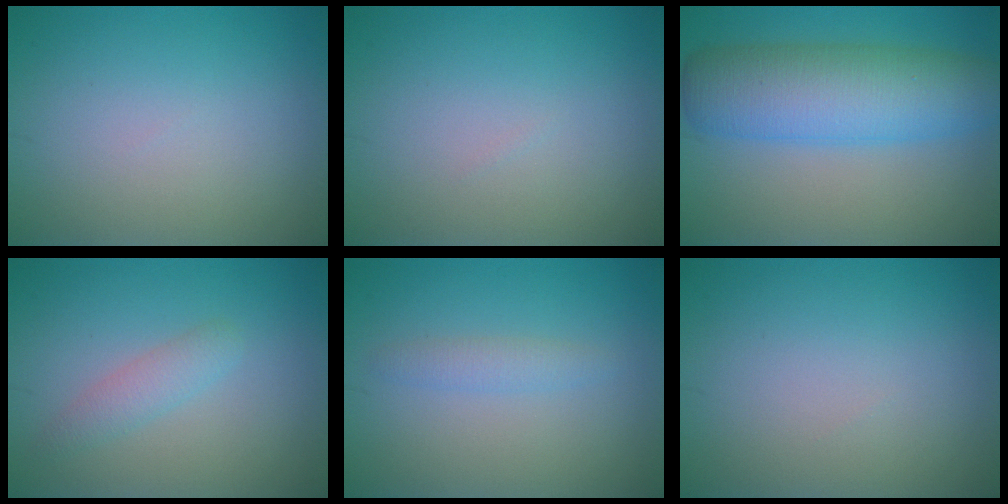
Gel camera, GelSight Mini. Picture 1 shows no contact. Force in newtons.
{"total": 0.0}
{"total": 8.7, "press": 8.7, "slide": 0.2}
{"total": 1.9, "press": 1.9, "slide": 0.0}
{"total": 1.4, "press": 1.4, "slide": 0.1}
{"total": 0.0}